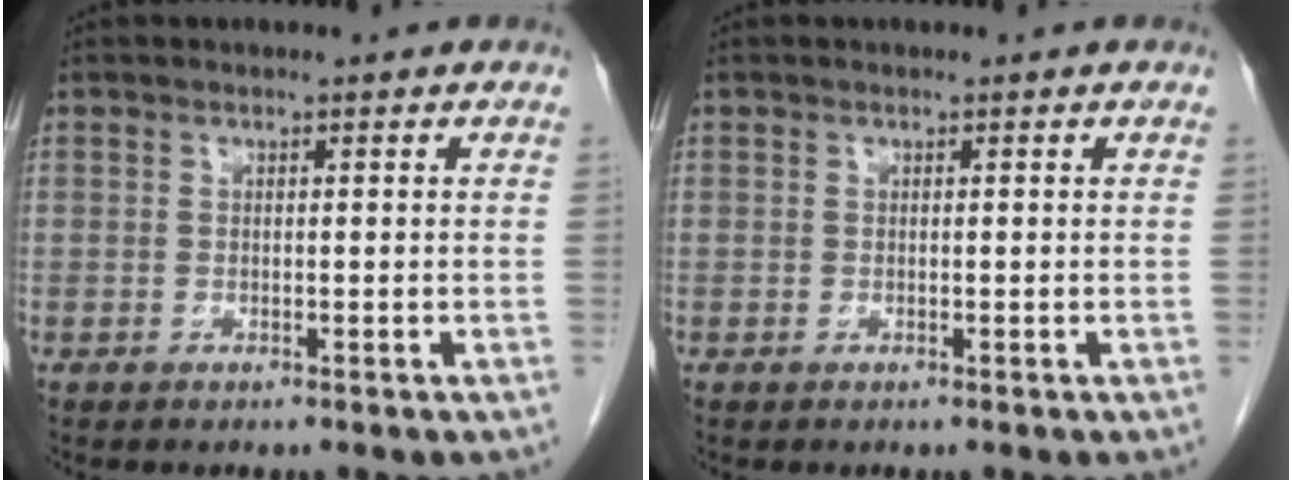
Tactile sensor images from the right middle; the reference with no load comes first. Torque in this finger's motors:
{"motor_torque": [0.02, 0.13, 0.04, 0.00]}